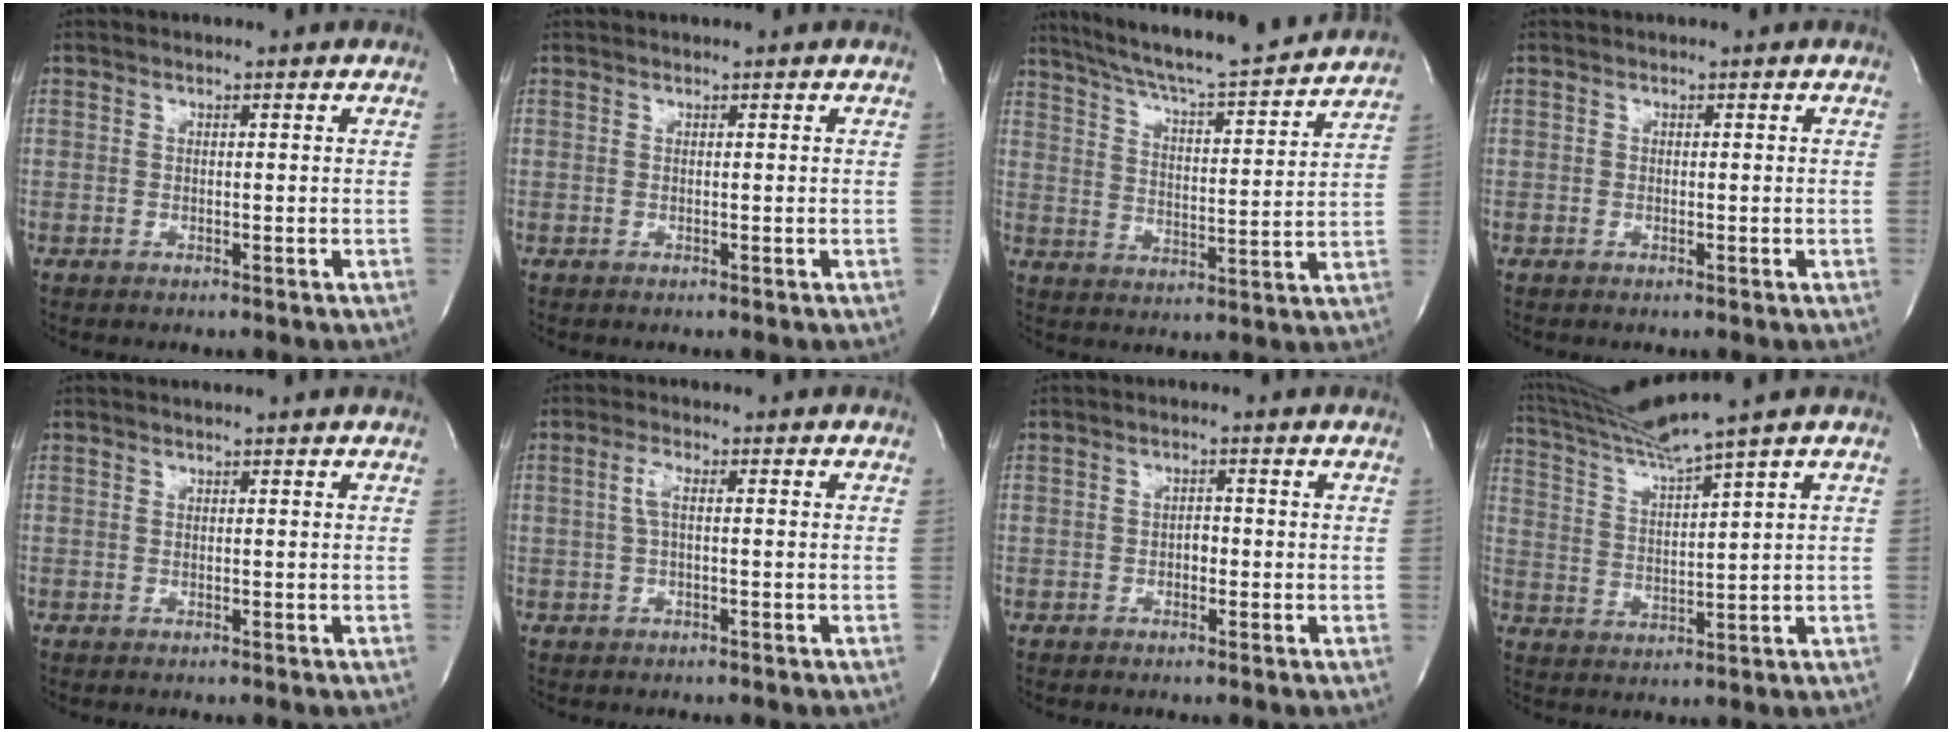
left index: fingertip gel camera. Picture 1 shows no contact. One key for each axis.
{"total": 1.0, "fx": 0.9, "fy": -0.1, "fz": 0.1, "tx": -0.010, "ty": 0.011, "tz": 0.014}
{"total": 19.3, "fx": 17.5, "fy": 0.8, "fz": 8.1, "tx": -0.137, "ty": -0.011, "tz": 0.254}
{"total": 0.0}
{"total": 2.1, "fx": 2.0, "fy": -0.1, "fz": 0.7, "tx": -0.013, "ty": 0.012, "tz": 0.021}
{"total": 2.5, "fx": 0.1, "fy": 0.6, "fz": 2.5, "tx": -0.054, "ty": 0.005, "tz": 0.003}
{"total": 1.3, "fx": -0.5, "fy": 0.8, "fz": 0.9, "tx": -0.011, "ty": 0.000, "tz": -0.011}
{"total": 9.4, "fx": 7.9, "fy": -3.0, "fz": 4.0, "tx": -0.081, "ty": -0.010, "tz": 0.152}